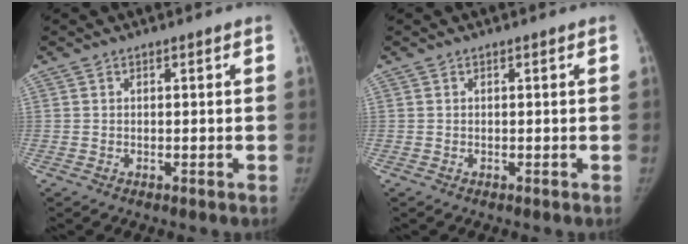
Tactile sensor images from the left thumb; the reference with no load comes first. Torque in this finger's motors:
{"motor_torque": [-0.13, 0.09, -0.01, 0.04, -0.02]}